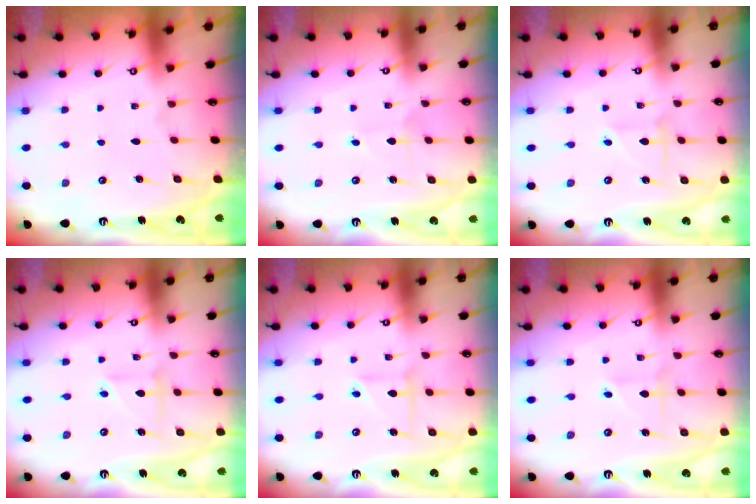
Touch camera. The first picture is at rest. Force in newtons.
{"total": 2.5, "press": 2.5, "slide": 0.1}
{"total": 2.7, "press": 2.6, "slide": 0.3}
{"total": 3.5, "press": 3.5, "slide": 0.3}
{"total": 3.1, "press": 3.1, "slide": 0.3}
{"total": 2.0, "press": 1.9, "slide": 0.3}